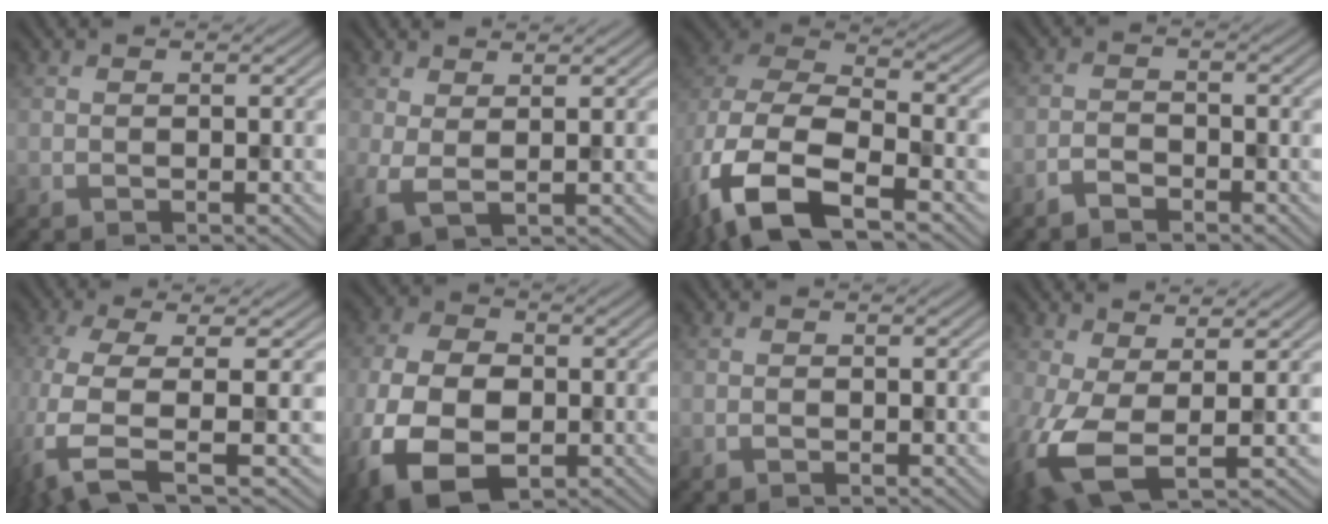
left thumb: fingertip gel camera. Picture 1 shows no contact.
{"total": 3.1, "force": [1.0, 0.9, 2.7], "torque": [-0.066, -0.004, 0.018]}
{"total": 13.2, "force": [-5.4, 7.2, 9.6], "torque": [-0.220, -0.033, -0.102]}
{"total": 2.1, "force": [-1.8, 0.7, 0.9], "torque": [-0.016, 0.002, -0.042]}
{"total": 8.3, "force": [-1.5, 2.3, 7.9], "torque": [-0.165, -0.006, -0.045]}
{"total": 11.9, "force": [-4.5, 7.4, 8.1], "torque": [-0.207, -0.032, -0.083]}
{"total": 0.5, "force": [-0.3, 0.2, 0.4], "torque": [-0.006, 0.000, -0.004]}
{"total": 8.0, "force": [-0.9, 3.3, 7.2], "torque": [-0.175, -0.010, -0.022]}